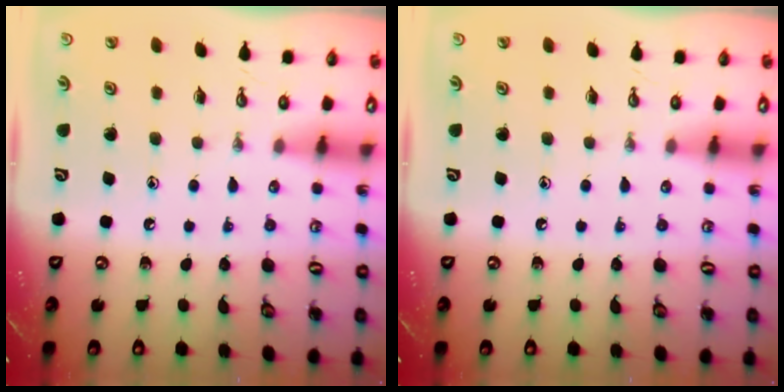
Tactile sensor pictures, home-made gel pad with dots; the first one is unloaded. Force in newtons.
{"total": 0.0}